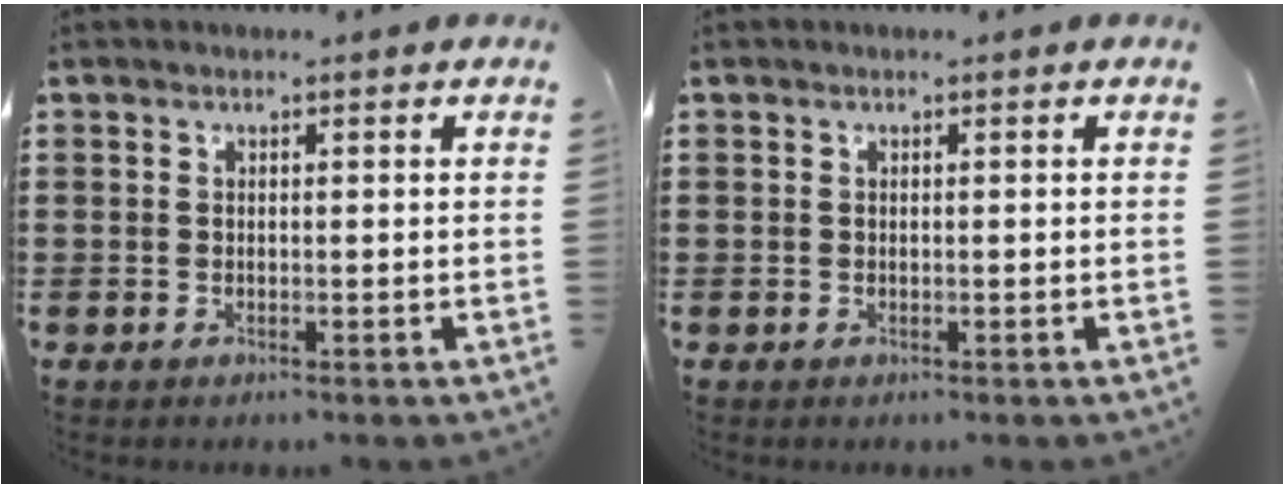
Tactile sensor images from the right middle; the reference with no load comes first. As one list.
[{"total": 0.0}]